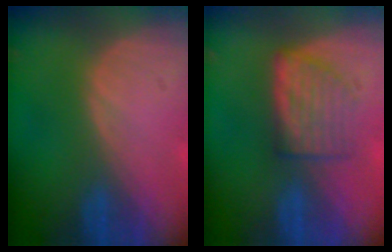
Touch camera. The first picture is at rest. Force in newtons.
{"total": 5.8, "press": 5.4, "slide": 2.1}